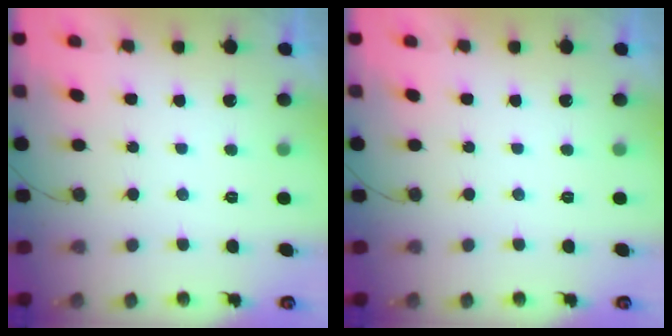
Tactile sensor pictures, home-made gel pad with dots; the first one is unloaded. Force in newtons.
{"total": 0.0}